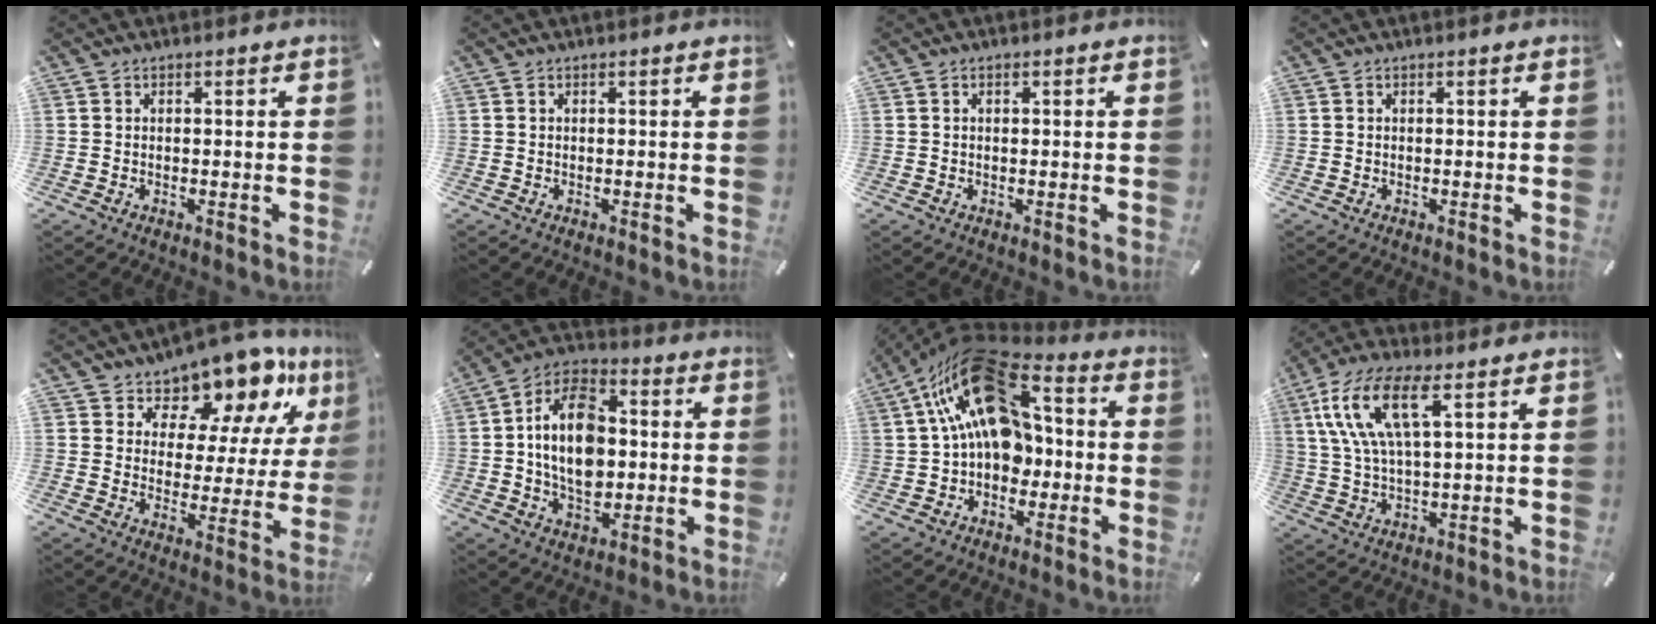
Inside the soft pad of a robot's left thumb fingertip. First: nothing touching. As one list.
[{"total": 0.0}, {"total": 0.7, "force": [0.1, 0.3, 0.6], "torque": [-0.012, 0.003, 0.002]}, {"total": 0.0}, {"total": 11.6, "force": [10.8, 4.2, 1.2], "torque": [-0.033, -0.114, 0.189]}, {"total": 15.8, "force": [-0.2, 10.8, 11.5], "torque": [-0.230, 0.008, -0.007]}, {"total": 21.0, "force": [5.6, 14.0, 14.5], "torque": [-0.256, -0.031, 0.100]}, {"total": 13.5, "force": [5.7, 4.6, 11.3], "torque": [-0.253, -0.002, 0.098]}]